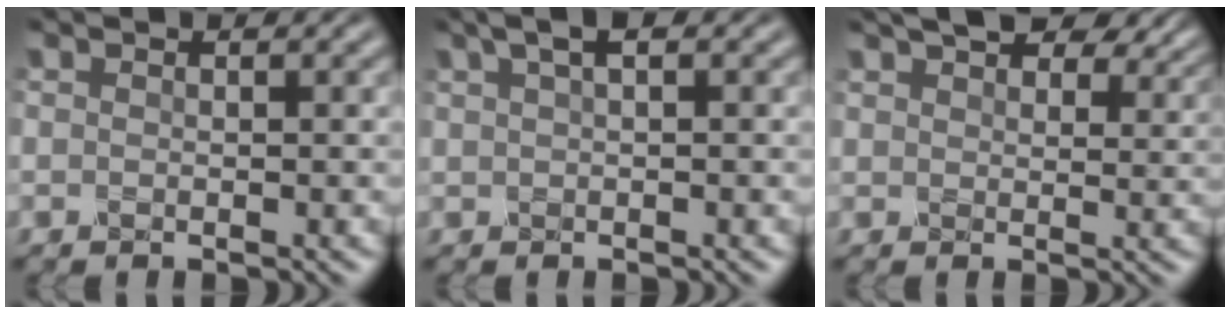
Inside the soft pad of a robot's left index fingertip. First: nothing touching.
{"total": 1.6, "force": [1.0, -0.1, 1.2], "torque": [-0.023, 0.008, 0.022]}
{"total": 7.8, "force": [5.5, 3.1, 4.6], "torque": [-0.073, 0.024, 0.078]}